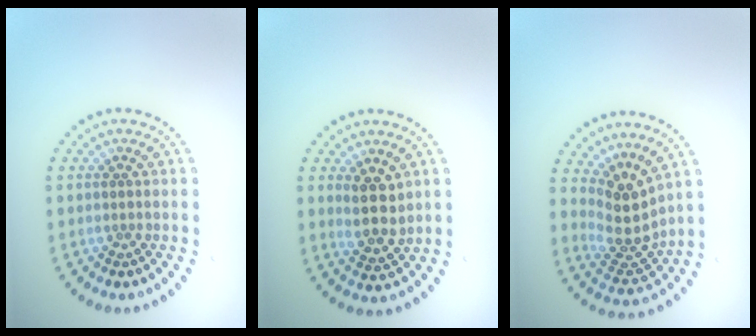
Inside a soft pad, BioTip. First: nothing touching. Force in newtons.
{"total": 3.2, "press": 2.9, "slide": 1.4}
{"total": 4.1, "press": 3.0, "slide": 2.8}